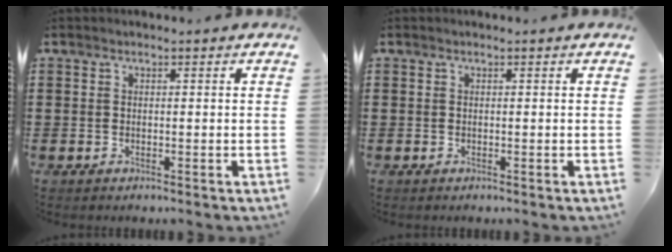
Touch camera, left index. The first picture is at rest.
{"total": 0.0}